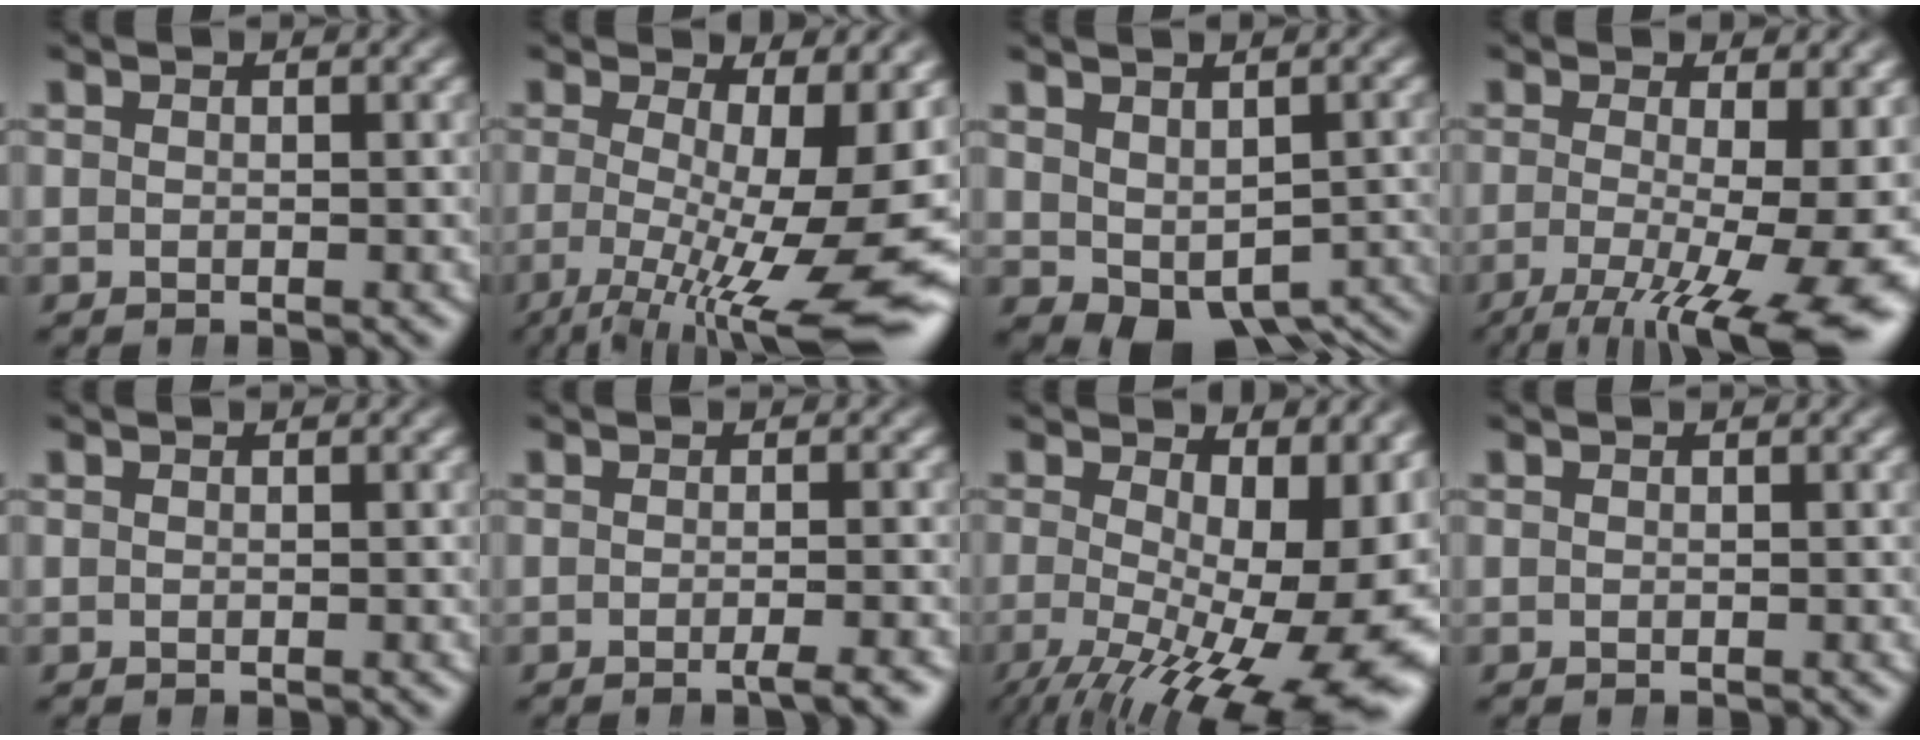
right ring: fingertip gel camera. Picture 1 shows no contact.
{"total": 11.2, "force": [-3.1, 3.9, 10.0], "torque": [-0.140, -0.043, -0.025]}
{"total": 5.7, "force": [-3.5, 2.9, 3.4], "torque": [-0.063, -0.045, -0.022]}
{"total": 9.6, "force": [-3.6, 3.7, 8.1], "torque": [-0.124, -0.048, -0.034]}
{"total": 0.0}
{"total": 2.1, "force": [-1.5, 0.0, 1.5], "torque": [-0.019, 0.004, -0.028]}
{"total": 12.5, "force": [-3.8, 5.8, 10.4], "torque": [-0.141, -0.054, -0.029]}
{"total": 0.0}